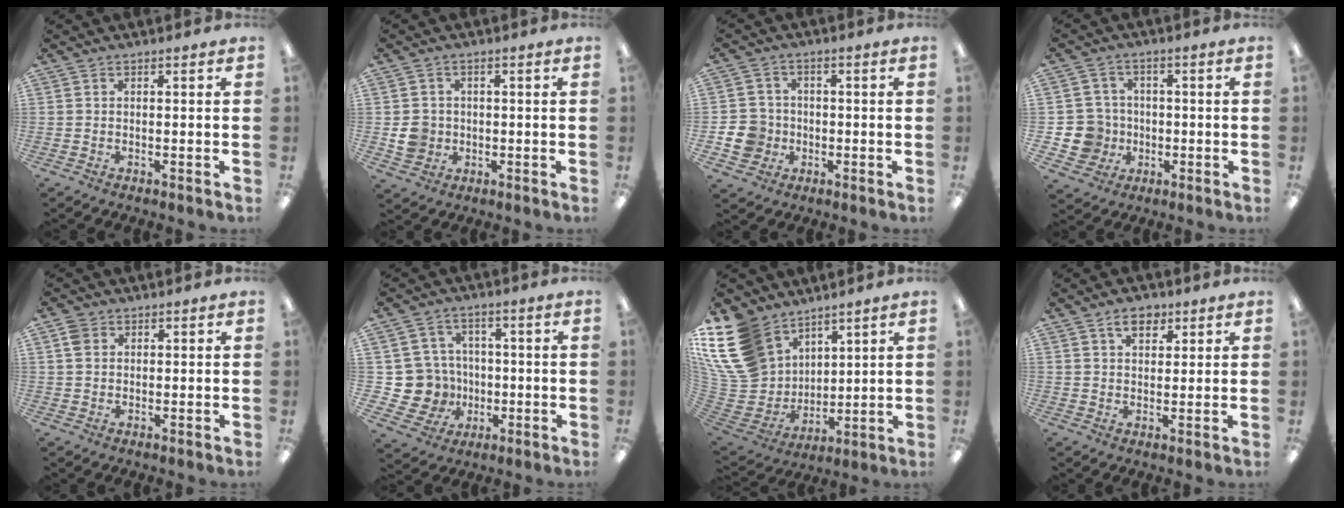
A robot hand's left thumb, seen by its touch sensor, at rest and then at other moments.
{"total": 5.0, "force": [-0.3, 4.7, 1.5], "torque": [-0.014, 0.006, -0.004]}
{"total": 7.4, "force": [-1.6, 6.8, 2.4], "torque": [-0.068, 0.015, -0.028]}
{"total": 8.0, "force": [-1.2, 7.7, 1.4], "torque": [-0.054, 0.014, -0.013]}
{"total": 3.2, "force": [1.6, 2.5, 1.1], "torque": [-0.029, 0.004, 0.031]}
{"total": 11.2, "force": [-1.2, 10.8, 2.8], "torque": [-0.086, 0.013, -0.009]}
{"total": 19.1, "force": [10.9, 13.5, 7.9], "torque": [-0.215, -0.065, 0.208]}
{"total": 5.4, "force": [3.4, 3.2, 2.7], "torque": [-0.039, -0.003, 0.058]}